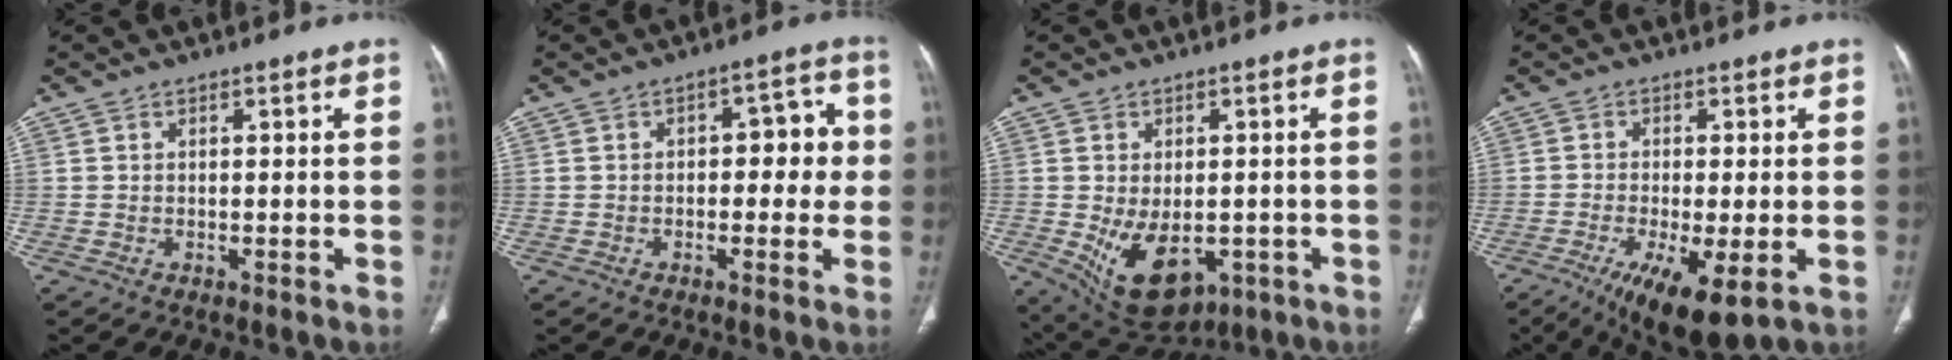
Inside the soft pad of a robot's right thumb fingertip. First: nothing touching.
{"total": 6.8, "force": [0.1, 3.9, 5.6], "torque": [-0.029, 0.022, -0.008]}
{"total": 12.1, "force": [-3.4, 7.7, 8.7], "torque": [-0.122, -0.004, -0.028]}
{"total": 10.9, "force": [-4.5, 3.1, 9.4], "torque": [-0.160, -0.015, -0.067]}